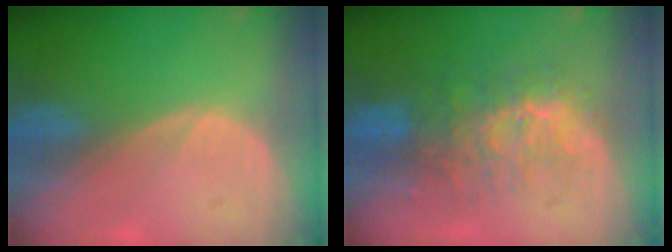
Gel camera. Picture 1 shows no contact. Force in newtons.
{"total": 9.0, "press": 8.3, "slide": 3.5}